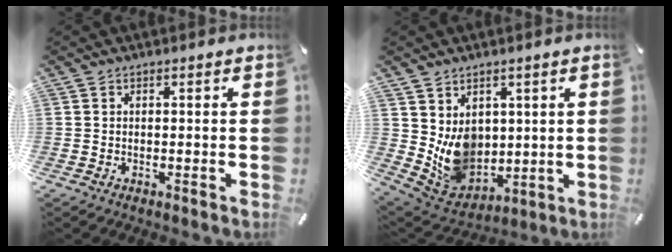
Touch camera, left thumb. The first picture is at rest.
{"total": 9.9, "force": [2.4, 8.9, 3.6], "torque": [-0.074, -0.039, 0.054]}